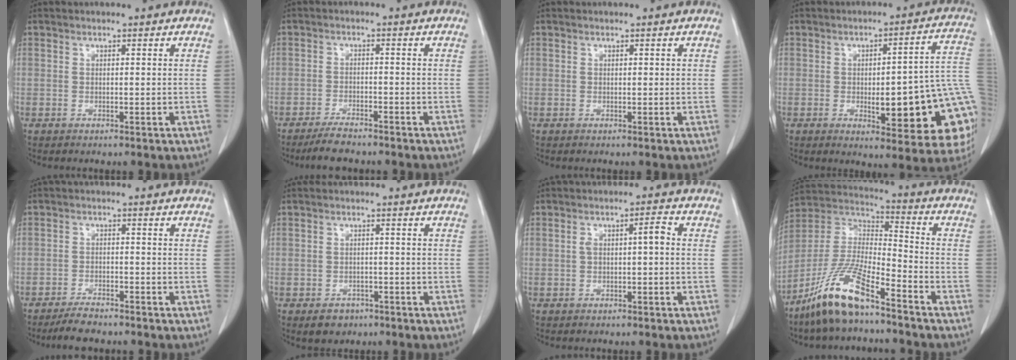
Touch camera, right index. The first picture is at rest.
{"total": 4.5, "force": [-4.0, 0.7, 2.0], "torque": [-0.036, -0.012, -0.069]}
{"total": 0.5, "force": [0.2, 0.3, 0.4], "torque": [-0.005, 0.002, 0.004]}
{"total": 20.1, "force": [-4.3, 4.5, 19.1], "torque": [-0.156, 0.027, -0.035]}
{"total": 4.1, "force": [-3.7, 0.7, 1.6], "torque": [-0.030, -0.010, -0.063]}
{"total": 3.1, "force": [-1.9, 2.3, 0.9], "torque": [-0.011, 0.006, -0.020]}
{"total": 3.2, "force": [0.0, 0.8, 3.1], "torque": [-0.057, 0.017, 0.002]}
{"total": 14.1, "force": [-9.8, 2.5, 9.9], "torque": [-0.208, -0.006, -0.184]}